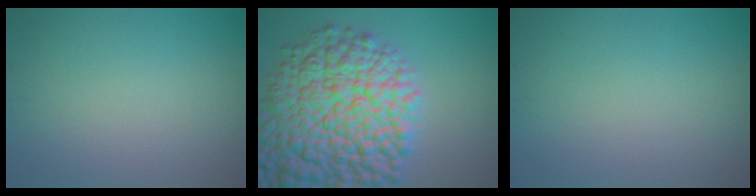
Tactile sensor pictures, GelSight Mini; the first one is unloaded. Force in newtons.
{"total": 14.9, "press": 14.8, "slide": 0.7}
{"total": 0.0}